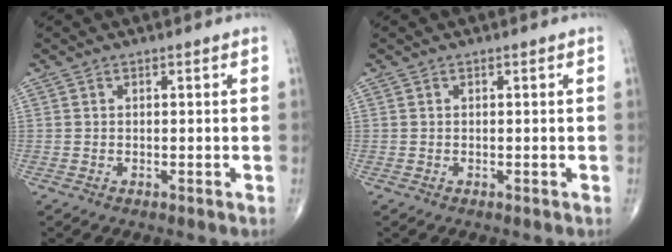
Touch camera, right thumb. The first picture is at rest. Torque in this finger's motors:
{"motor_torque": [-0.43, -0.11, 0.00, 0.00, 0.01]}